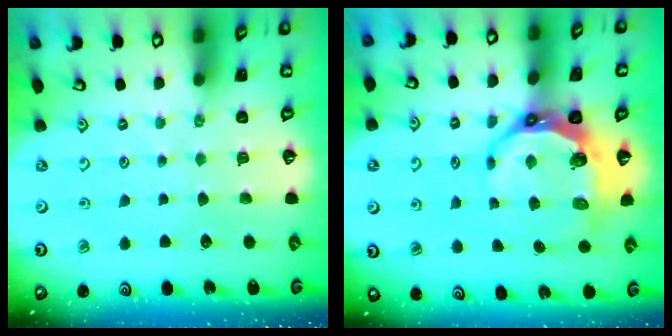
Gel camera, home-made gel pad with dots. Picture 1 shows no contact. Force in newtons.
{"total": 9.5, "press": 8.6, "slide": 4.0}